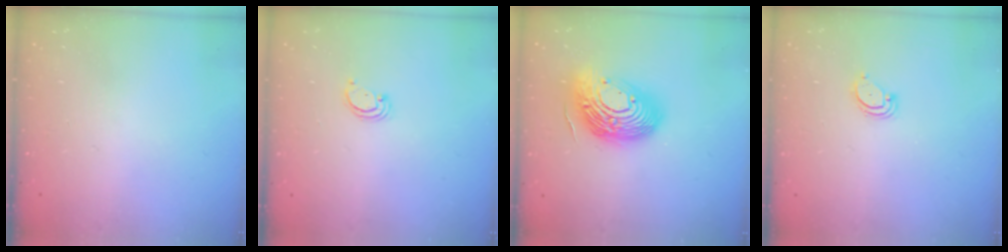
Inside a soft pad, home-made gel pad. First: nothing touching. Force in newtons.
{"total": 2.4, "press": 2.4, "slide": 0.2}
{"total": 20.9, "press": 20.8, "slide": 1.8}
{"total": 3.0, "press": 3.0, "slide": 0.2}